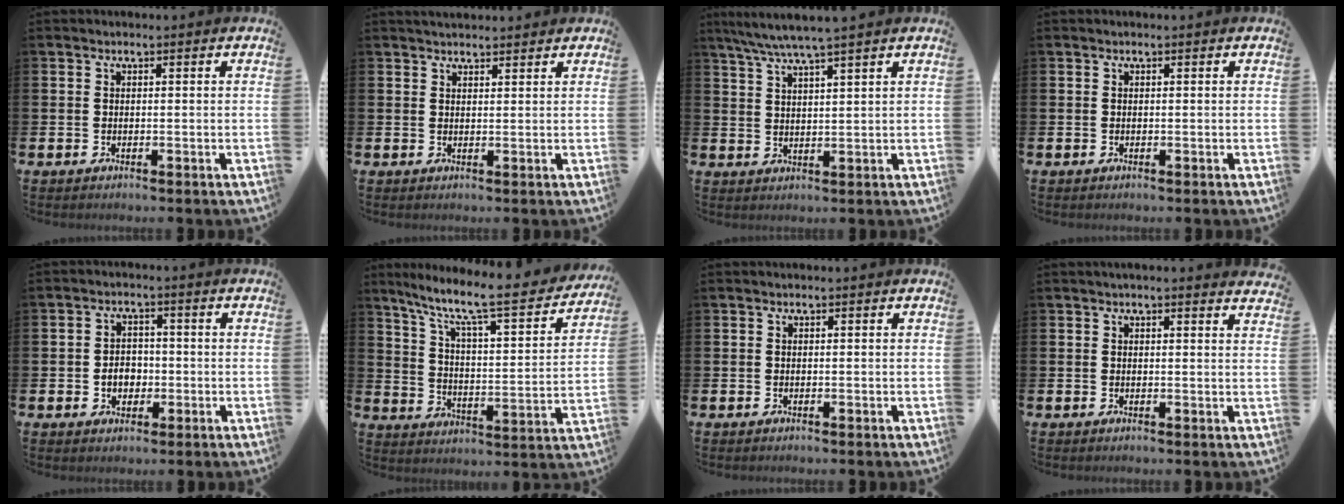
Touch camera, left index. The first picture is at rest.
{"total": 2.2, "force": [2.2, 0.4, 0.2], "torque": [0.005, -0.009, 0.038]}
{"total": 5.2, "force": [4.6, -0.5, 2.4], "torque": [-0.060, -0.016, 0.083]}
{"total": 0.0}
{"total": 3.4, "force": [-0.7, 2.8, 1.9], "torque": [-0.023, -0.002, -0.022]}
{"total": 9.3, "force": [7.9, 1.2, 4.6], "torque": [-0.108, -0.065, 0.123]}
{"total": 0.0}
{"total": 1.7, "force": [1.7, -0.2, 0.1], "torque": [0.001, -0.011, 0.030]}